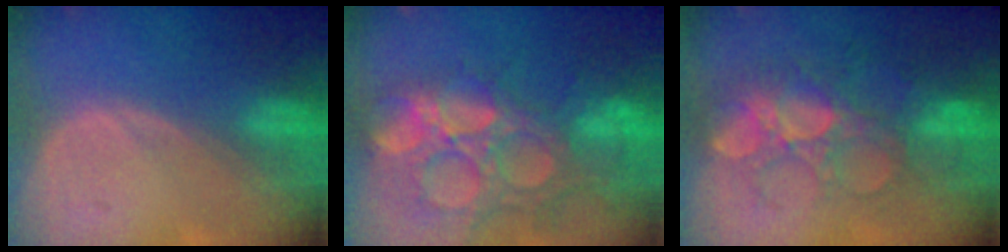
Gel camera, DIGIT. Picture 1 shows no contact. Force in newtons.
{"total": 14.7, "press": 12.1, "slide": 8.3}
{"total": 8.8, "press": 8.7, "slide": 1.5}